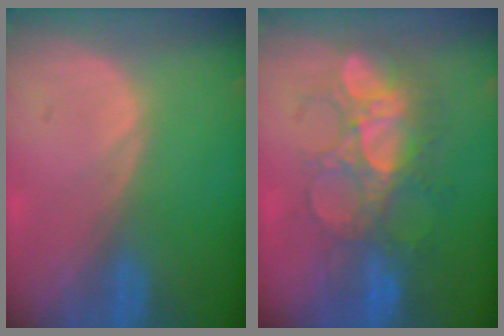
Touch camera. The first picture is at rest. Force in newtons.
{"total": 9.1, "press": 8.7, "slide": 2.6}